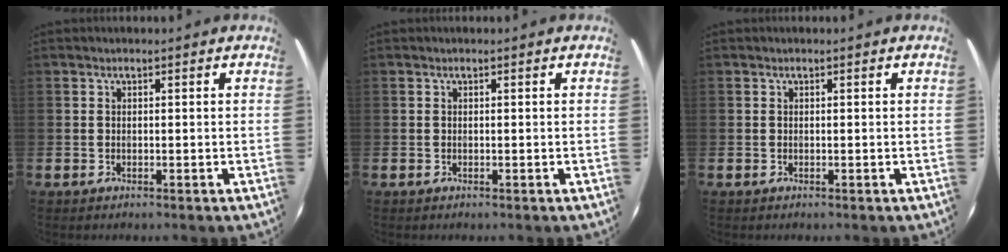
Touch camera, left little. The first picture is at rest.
{"total": 0.0}
{"total": 0.0}